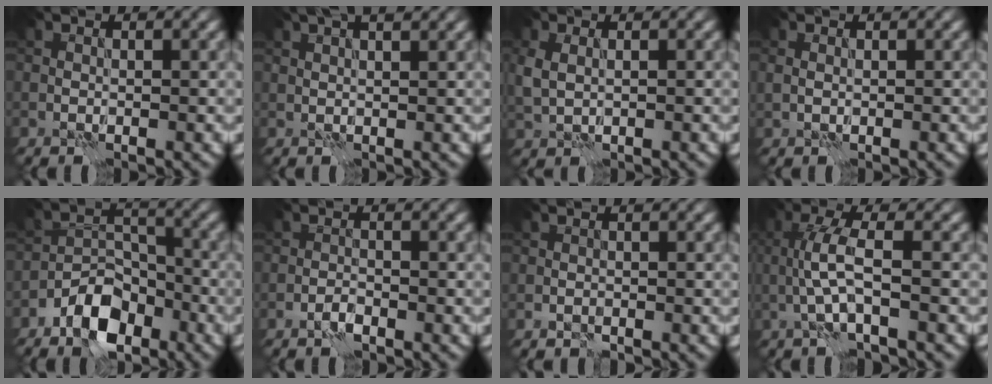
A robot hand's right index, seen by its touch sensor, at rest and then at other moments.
{"total": 5.7, "force": [4.0, 2.1, 3.6], "torque": [-0.045, 0.033, 0.040]}
{"total": 2.1, "force": [0.3, 1.5, 1.4], "torque": [-0.038, -0.001, 0.009]}
{"total": 0.5, "force": [0.3, 0.3, 0.3], "torque": [-0.005, 0.000, 0.010]}
{"total": 6.4, "force": [-4.0, 3.5, 3.5], "torque": [-0.050, 0.003, -0.080]}
{"total": 1.3, "force": [-0.9, 0.5, 0.8], "torque": [-0.014, 0.003, -0.020]}
{"total": 0.9, "force": [-0.4, 0.7, 0.3], "torque": [-0.005, -0.003, -0.009]}
{"total": 3.8, "force": [-0.4, 0.7, 3.7], "torque": [-0.080, 0.006, -0.014]}